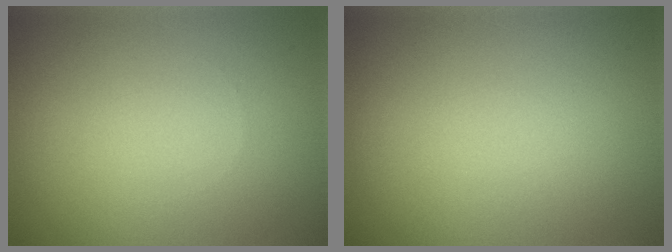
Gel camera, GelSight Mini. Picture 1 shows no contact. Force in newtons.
{"total": 0.0}